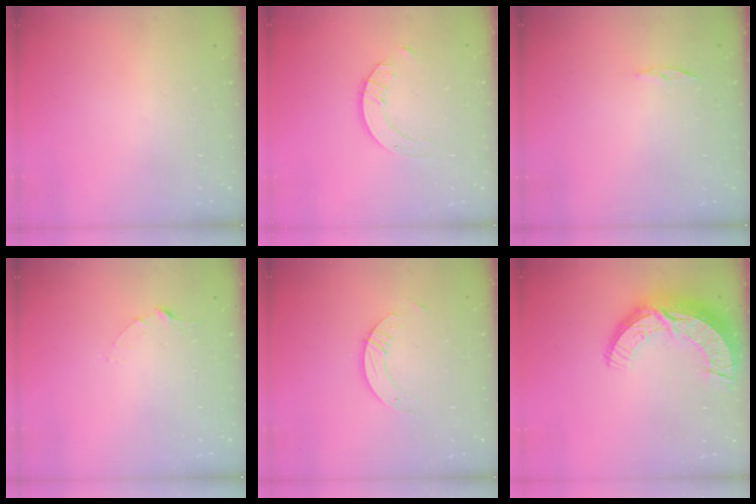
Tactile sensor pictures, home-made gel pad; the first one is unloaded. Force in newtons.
{"total": 2.1, "press": 2.1, "slide": 0.2}
{"total": 3.1, "press": 3.1, "slide": 0.3}
{"total": 2.5, "press": 2.5, "slide": 0.3}
{"total": 3.4, "press": 3.4, "slide": 0.3}
{"total": 15.2, "press": 15.2, "slide": 1.0}